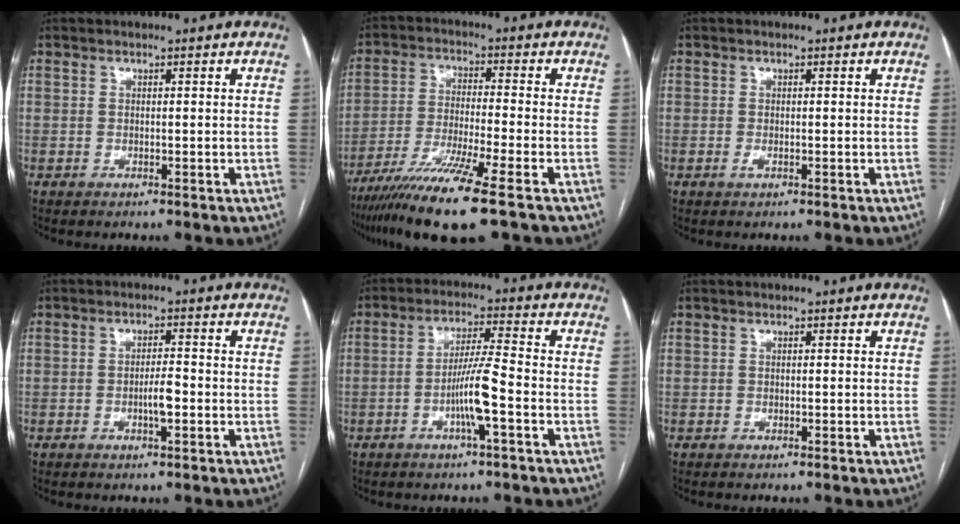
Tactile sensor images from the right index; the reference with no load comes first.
{"total": 12.3, "force": [-8.2, -0.9, 9.0], "torque": [-0.173, -0.035, -0.146]}
{"total": 0.7, "force": [-0.3, 0.3, 0.6], "torque": [-0.011, 0.000, -0.005]}
{"total": 3.1, "force": [-0.9, 0.7, 2.9], "torque": [-0.052, 0.001, -0.014]}
{"total": 7.0, "force": [-2.4, -0.3, 6.6], "torque": [-0.129, 0.002, -0.046]}
{"total": 0.0}